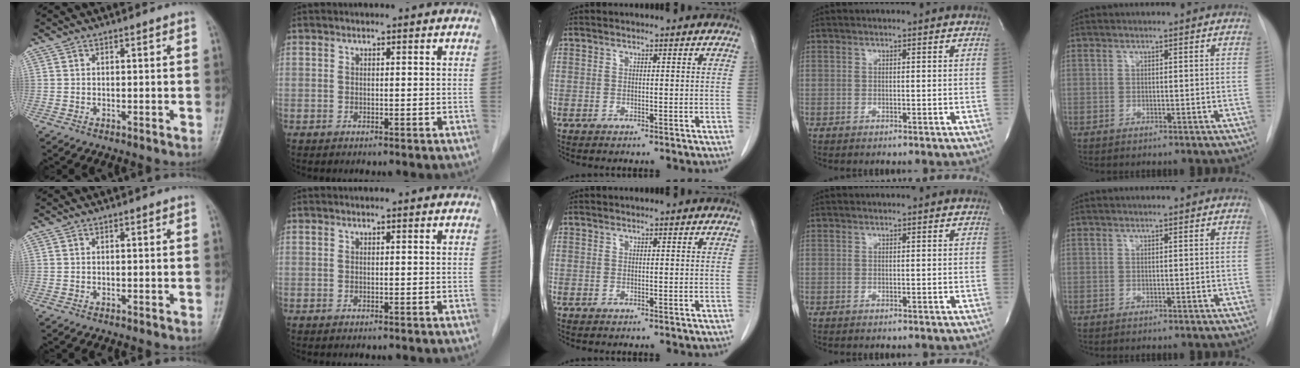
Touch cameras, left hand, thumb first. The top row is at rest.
{}